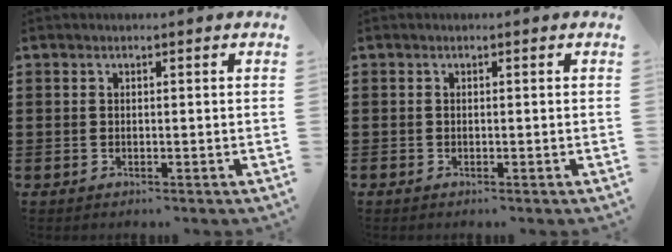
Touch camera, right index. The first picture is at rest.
{"total": 0.0}